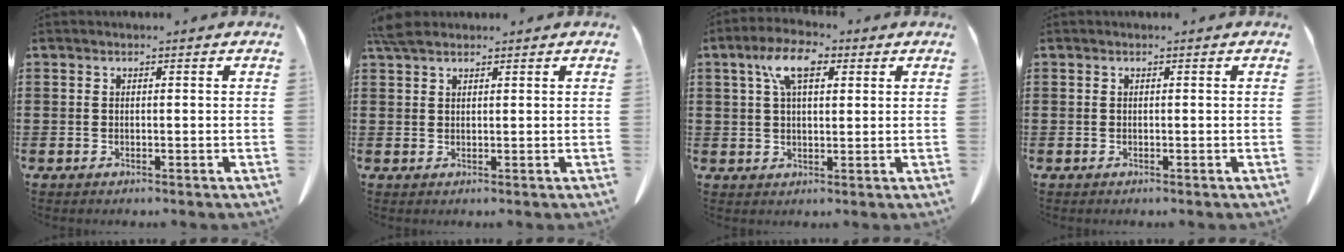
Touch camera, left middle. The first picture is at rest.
{"total": 2.6, "force": [2.1, 0.9, 1.3], "torque": [-0.031, 0.006, 0.039]}
{"total": 7.2, "force": [3.3, 3.2, 5.6], "torque": [-0.123, 0.016, 0.057]}
{"total": 0.0}